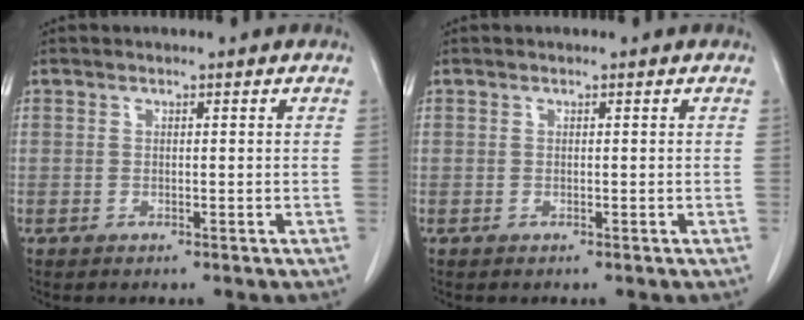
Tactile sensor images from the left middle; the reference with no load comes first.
{"total": 0.0}